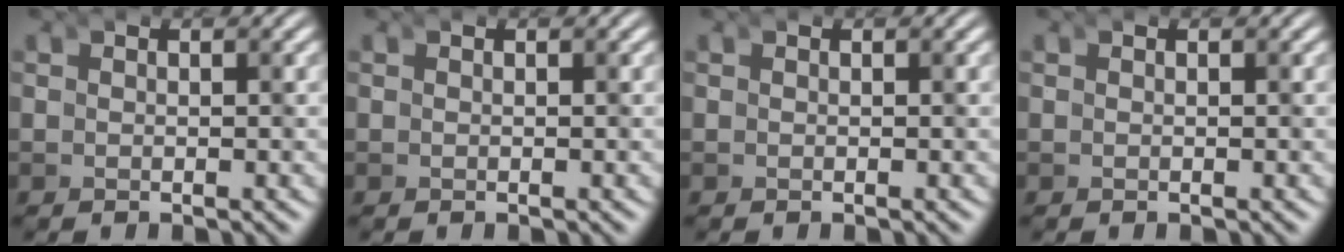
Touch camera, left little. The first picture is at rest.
{"total": 0.0}
{"total": 0.0}
{"total": 0.0}